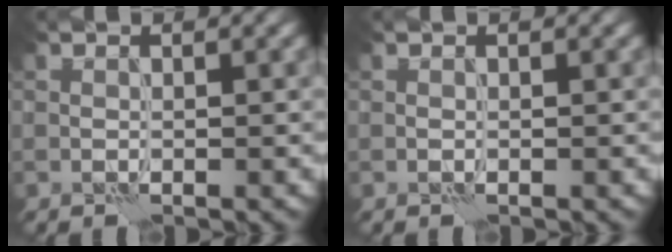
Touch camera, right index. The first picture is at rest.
{"total": 0.0}